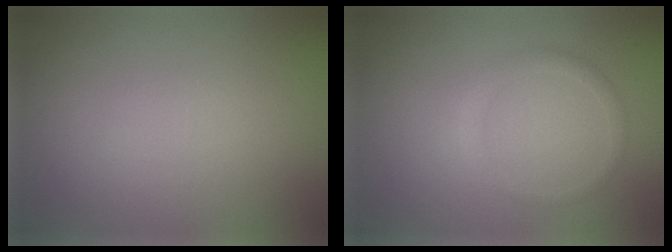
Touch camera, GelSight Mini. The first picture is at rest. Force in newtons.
{"total": 1.4, "press": 1.4, "slide": 0.1}